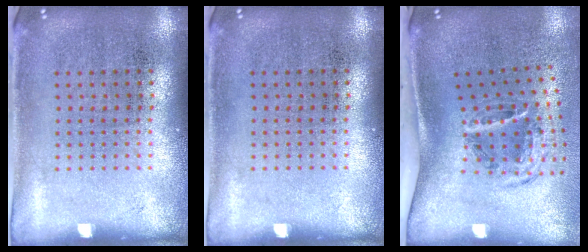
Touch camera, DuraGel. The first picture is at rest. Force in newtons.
{"total": 0.0}
{"total": 2.0, "press": 1.2, "slide": 1.5}